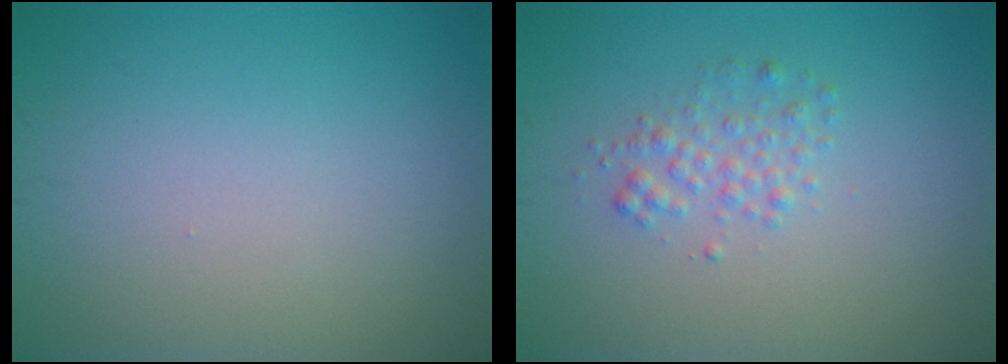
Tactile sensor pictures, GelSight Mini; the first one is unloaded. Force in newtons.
{"total": 1.7, "press": 1.7, "slide": 0.0}